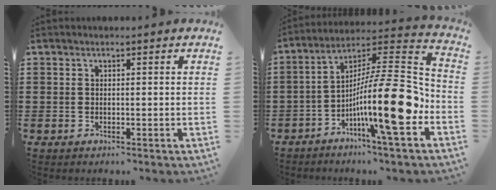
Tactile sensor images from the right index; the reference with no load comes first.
{"total": 17.2, "force": [-4.9, 2.7, 16.2], "torque": [-0.277, -0.012, -0.084]}